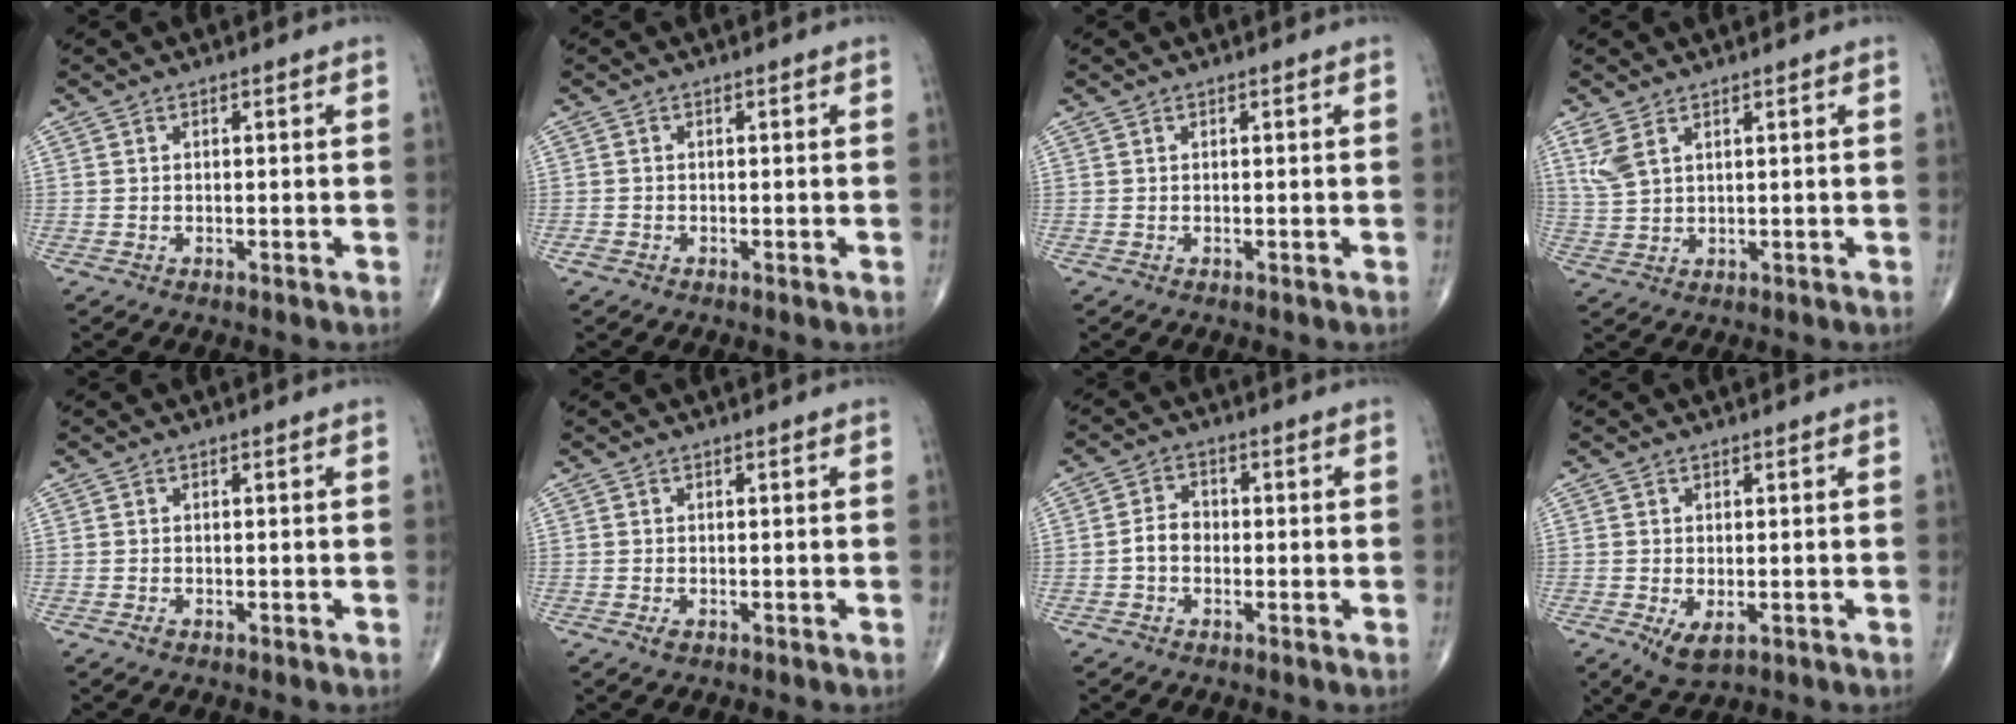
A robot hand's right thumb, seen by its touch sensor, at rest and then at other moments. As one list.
[{"total": 1.0, "force": [-0.5, 0.6, 0.5], "torque": [-0.009, -0.001, -0.011]}, {"total": 0.0}, {"total": 4.4, "force": [2.5, 2.0, 3.1], "torque": [-0.072, -0.003, 0.061]}, {"total": 0.5, "force": [-0.3, 0.3, 0.2], "torque": [-0.005, -0.001, -0.007]}, {"total": 1.0, "force": [-0.4, 0.6, 0.7], "torque": [-0.015, -0.002, -0.006]}, {"total": 3.7, "force": [-0.8, 2.8, 2.2], "torque": [-0.032, 0.017, -0.023]}, {"total": 3.9, "force": [-1.1, 1.9, 3.2], "torque": [-0.056, -0.010, -0.008]}]